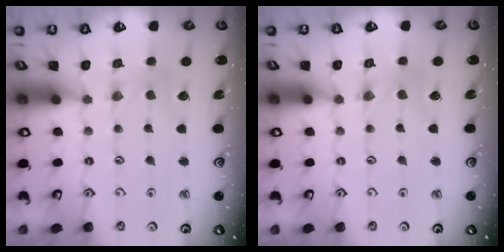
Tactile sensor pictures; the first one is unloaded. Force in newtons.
{"total": 0.0}